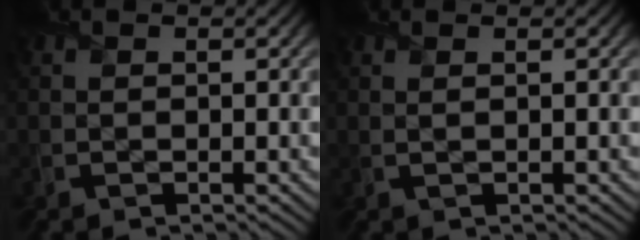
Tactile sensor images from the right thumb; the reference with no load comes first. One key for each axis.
{"total": 0.7, "fx": 0.3, "fy": 0.1, "fz": 0.6, "tx": -0.014, "ty": 0.004, "tz": 0.003}